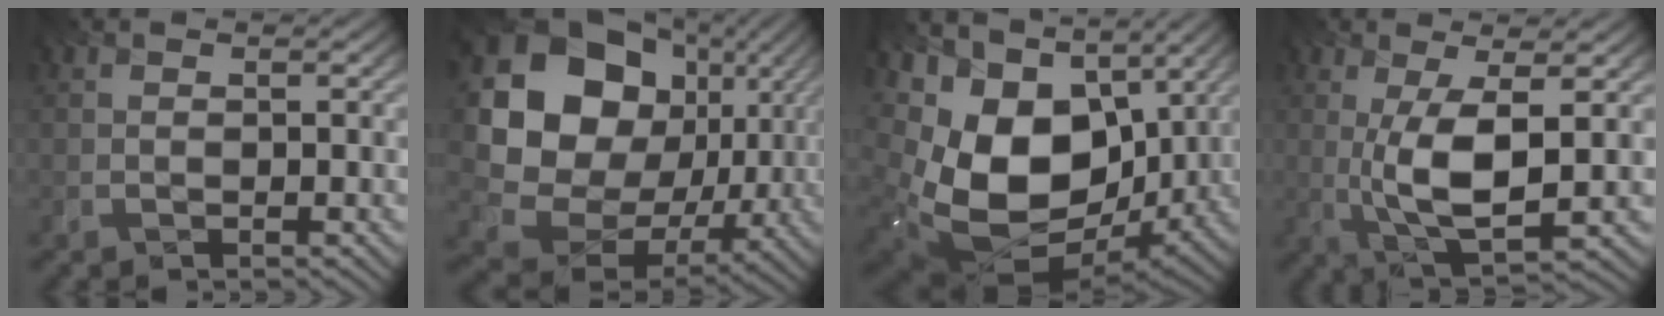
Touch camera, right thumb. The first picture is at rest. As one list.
[{"total": 19.8, "force": [3.2, 16.8, 10.0], "torque": [-0.254, -0.009, 0.082]}, {"total": 19.1, "force": [0.0, 13.3, 13.7], "torque": [-0.311, -0.035, 0.027]}, {"total": 7.6, "force": [-0.5, 2.5, 7.1], "torque": [-0.147, 0.001, -0.007]}]